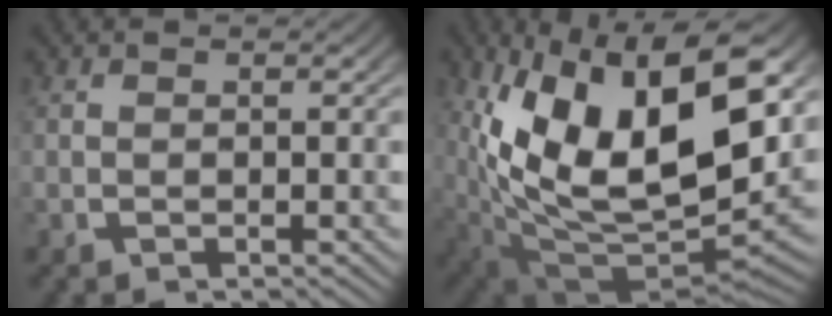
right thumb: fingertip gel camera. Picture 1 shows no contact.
{"total": 21.5, "force": [-0.4, 13.2, 17.0], "torque": [-0.313, -0.069, 0.031]}